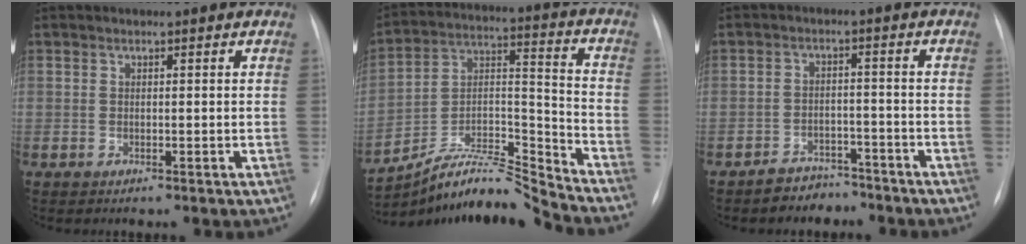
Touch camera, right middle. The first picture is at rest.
{"total": 13.4, "force": [-13.0, -1.6, 2.5], "torque": [-0.040, 0.052, -0.235]}
{"total": 4.7, "force": [-4.0, 2.4, 0.5], "torque": [-0.013, 0.006, -0.060]}